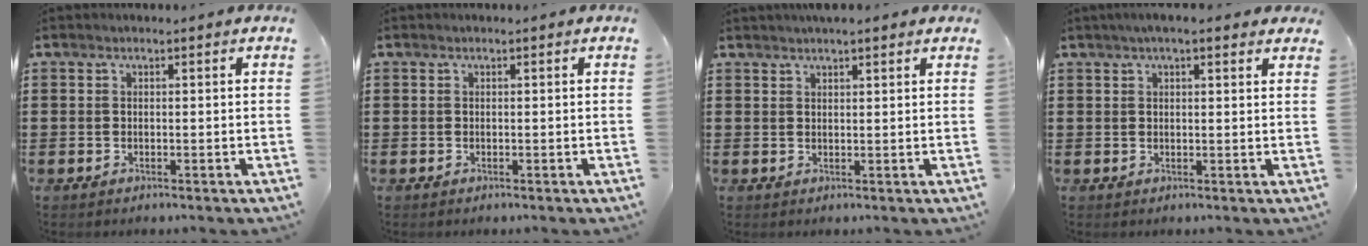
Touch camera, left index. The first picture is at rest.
{"total": 0.0}
{"total": 2.0, "force": [1.8, 0.5, 0.8], "torque": [-0.018, 0.006, 0.034]}
{"total": 3.1, "force": [2.2, 0.6, 2.0], "torque": [-0.045, 0.007, 0.040]}